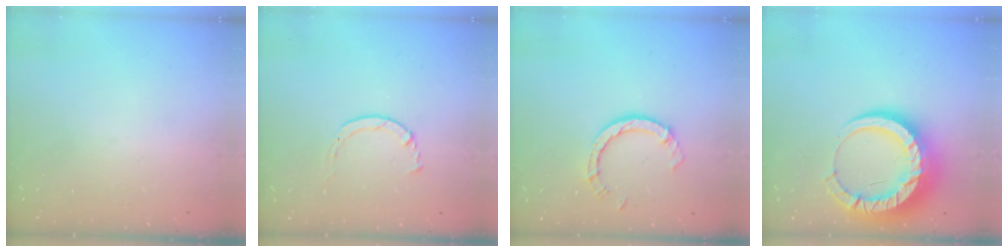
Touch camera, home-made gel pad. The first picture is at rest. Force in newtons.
{"total": 2.0, "press": 1.9, "slide": 0.3}
{"total": 4.8, "press": 4.8, "slide": 0.4}
{"total": 18.9, "press": 18.8, "slide": 1.9}